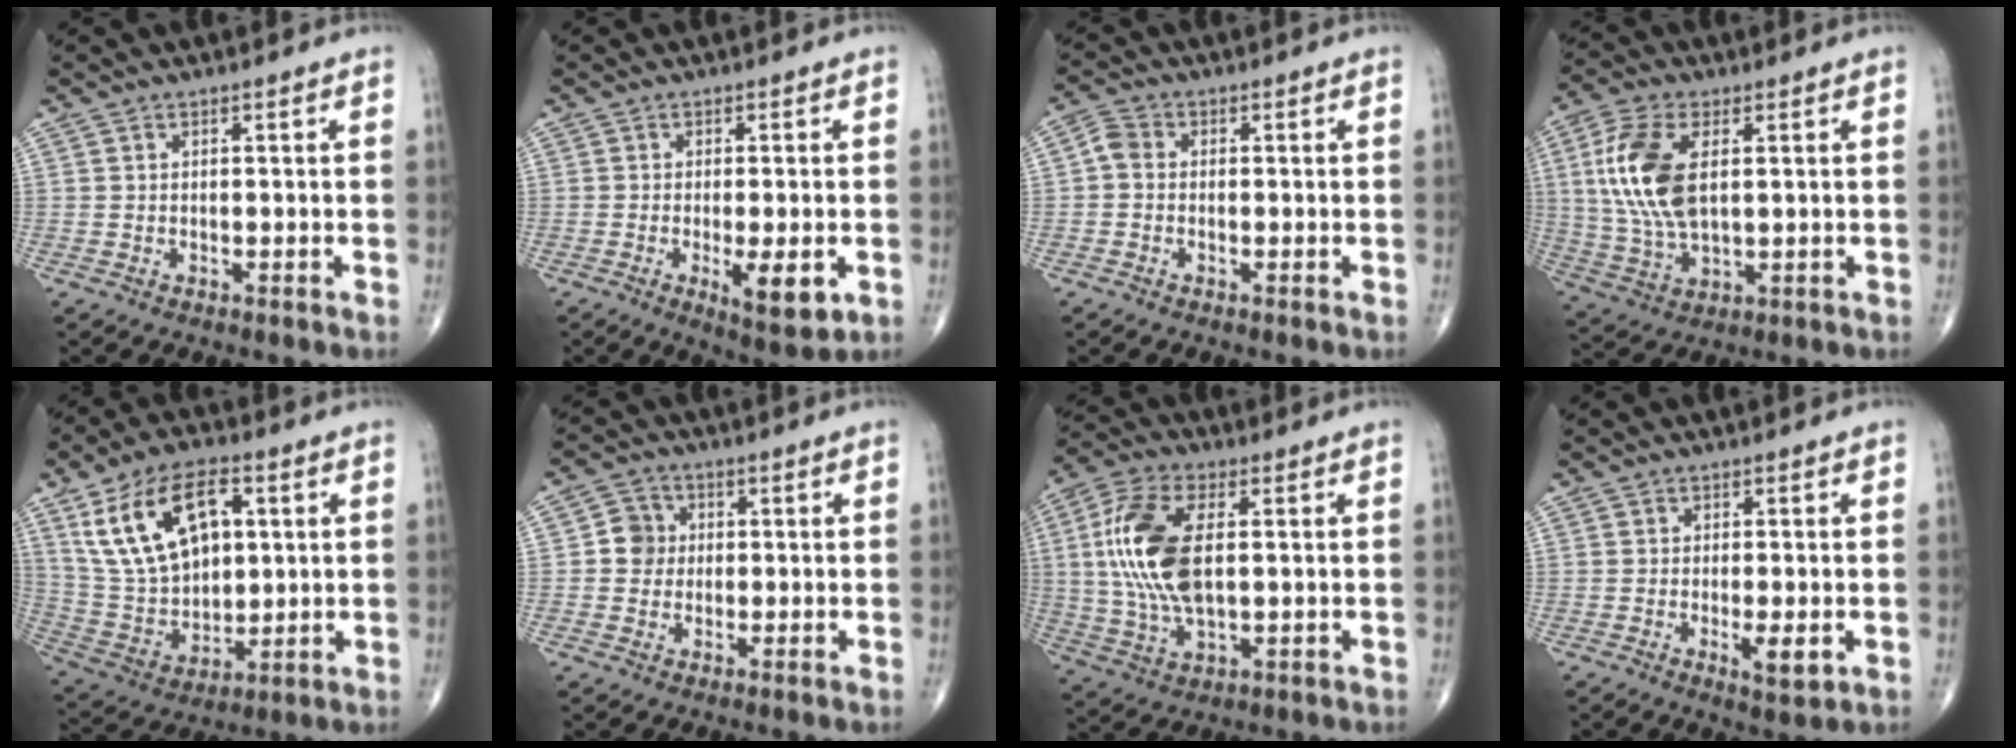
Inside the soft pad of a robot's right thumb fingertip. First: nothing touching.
{"total": 7.1, "force": [-1.9, 2.1, 6.5], "torque": [-0.096, -0.016, -0.023]}
{"total": 2.9, "force": [-0.3, 2.4, 1.7], "torque": [-0.028, 0.007, -0.017]}
{"total": 14.0, "force": [2.8, 7.2, 11.7], "torque": [-0.258, -0.007, 0.058]}
{"total": 18.6, "force": [6.5, 11.0, 13.6], "torque": [-0.225, -0.012, 0.133]}
{"total": 4.6, "force": [0.3, 4.4, 1.5], "torque": [-0.001, 0.007, -0.003]}
{"total": 15.7, "force": [1.9, 7.8, 13.5], "torque": [-0.290, -0.001, 0.037]}
{"total": 4.0, "force": [-0.9, 1.1, 3.7], "torque": [-0.058, -0.010, -0.013]}